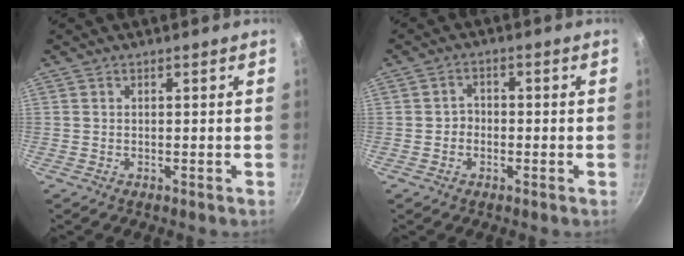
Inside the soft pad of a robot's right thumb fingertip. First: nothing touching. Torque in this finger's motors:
{"motor_torque": [-0.05, 0.08, -0.26, 0.24, -0.04]}